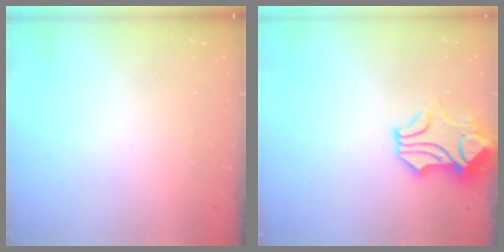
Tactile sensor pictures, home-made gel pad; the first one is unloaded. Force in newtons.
{"total": 1.8, "press": 1.4, "slide": 1.1}